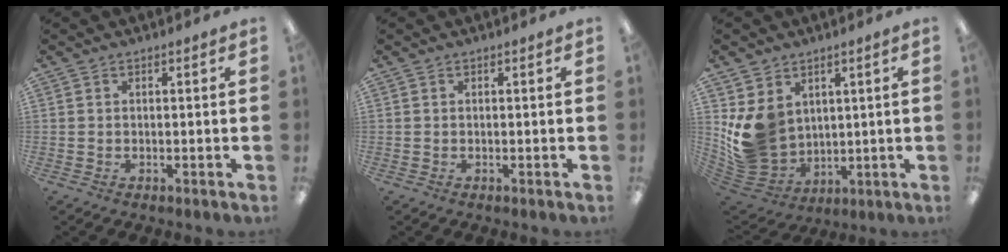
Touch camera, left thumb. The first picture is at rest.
{"total": 0.0}
{"total": 11.7, "force": [2.9, 10.2, 5.0], "torque": [-0.132, -0.028, 0.063]}